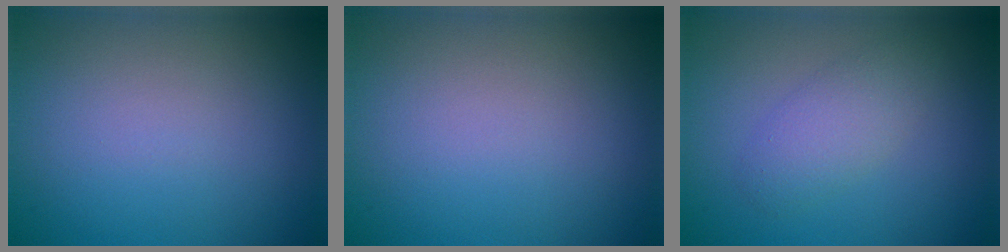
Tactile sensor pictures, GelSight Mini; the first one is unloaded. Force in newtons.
{"total": 0.0}
{"total": 2.8, "press": 2.8, "slide": 0.0}